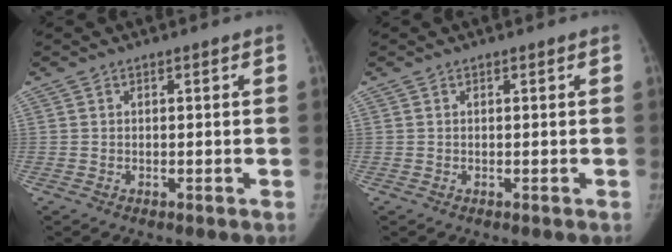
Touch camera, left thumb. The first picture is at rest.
{"total": 0.0}